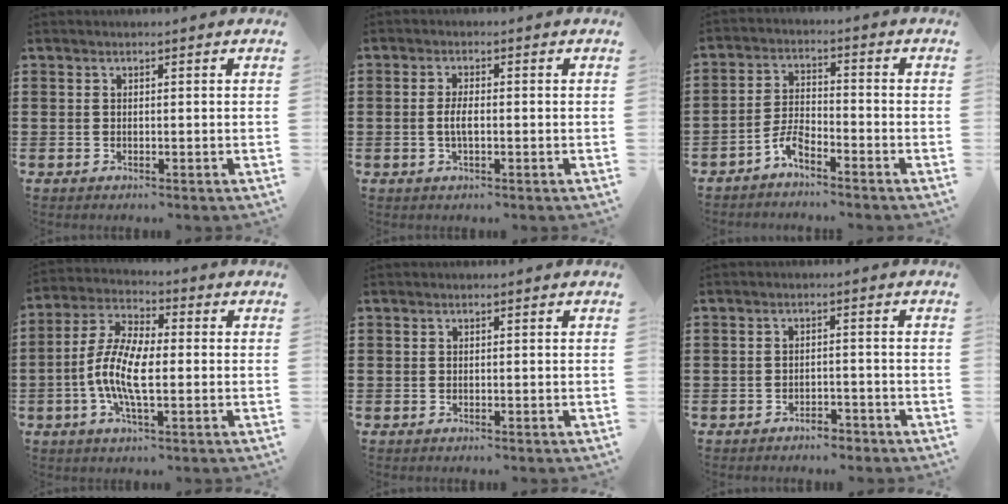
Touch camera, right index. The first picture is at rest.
{"total": 2.9, "force": [-0.4, 0.7, 2.8], "torque": [-0.060, -0.005, -0.008]}
{"total": 4.0, "force": [-3.4, 0.9, 1.9], "torque": [-0.052, 0.003, -0.069]}
{"total": 9.5, "force": [-1.9, 3.3, 8.8], "torque": [-0.198, -0.013, -0.039]}
{"total": 0.0}
{"total": 2.2, "force": [-2.2, 0.5, 0.4], "torque": [-0.014, 0.000, -0.044]}